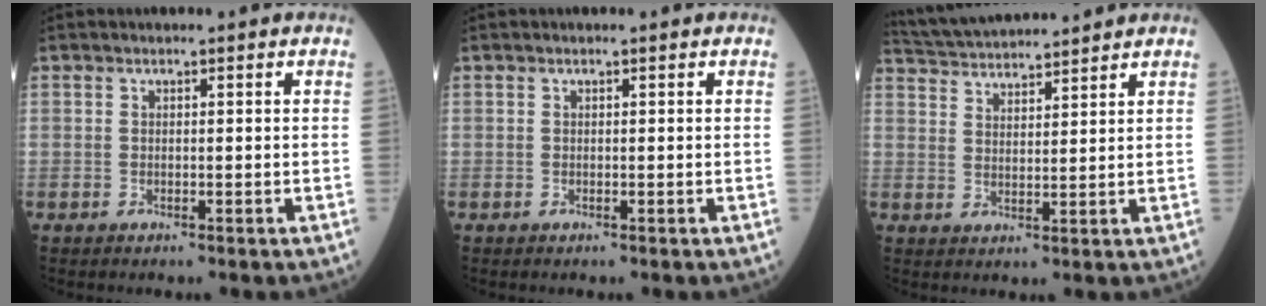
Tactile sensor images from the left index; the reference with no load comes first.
{"total": 0.0}
{"total": 10.5, "force": [10.1, 0.5, 2.8], "torque": [-0.066, 0.028, 0.169]}